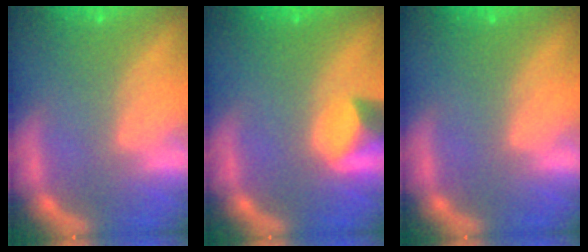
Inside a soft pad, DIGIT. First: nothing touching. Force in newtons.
{"total": 3.0}
{"total": 0.0}